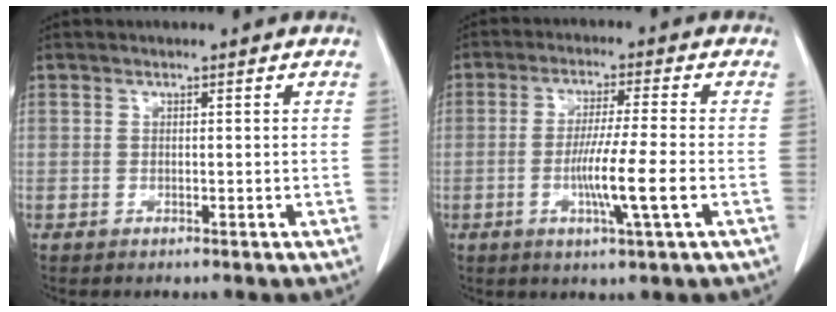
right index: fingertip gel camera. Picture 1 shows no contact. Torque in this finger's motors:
{"motor_torque": [1.39, -0.50, 0.74, 0.10]}